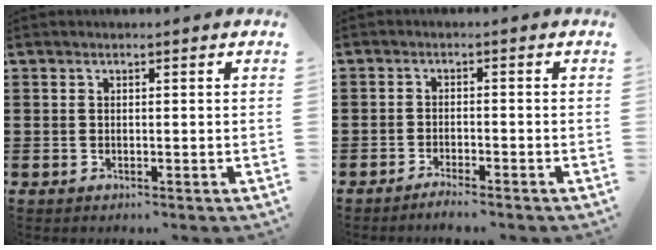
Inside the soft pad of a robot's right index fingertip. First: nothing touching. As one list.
[{"total": 1.8, "force": [-1.8, -0.1, 0.3], "torque": [-0.008, 0.003, -0.035]}]